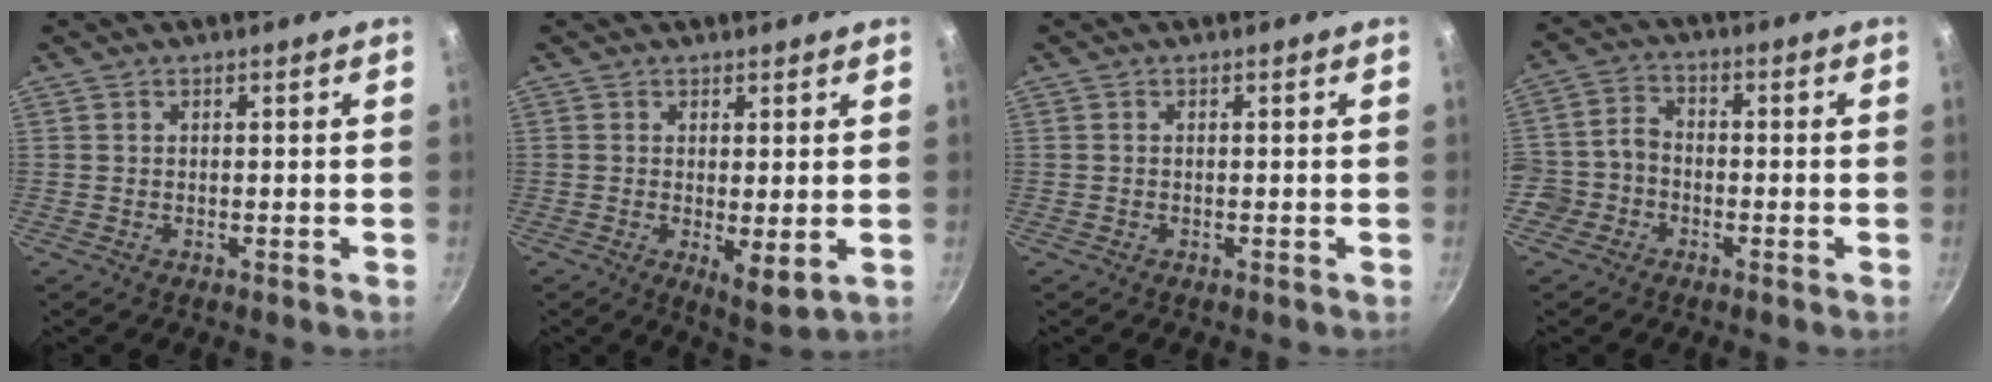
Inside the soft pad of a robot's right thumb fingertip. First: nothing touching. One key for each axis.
{"total": 5.2, "fx": -0.1, "fy": 1.7, "fz": 4.9, "tx": -0.073, "ty": -0.023, "tz": 0.002}
{"total": 0.0}
{"total": 5.8, "fx": -2.6, "fy": 4.8, "fz": 2.0, "tx": -0.010, "ty": 0.034, "tz": -0.062}